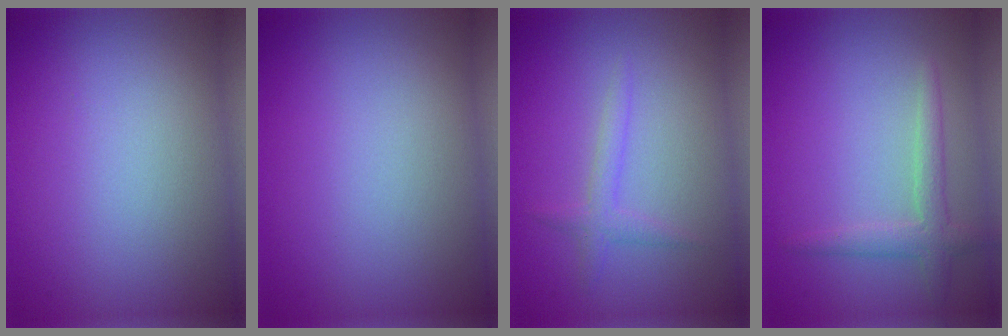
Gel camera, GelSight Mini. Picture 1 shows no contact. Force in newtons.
{"total": 0.0}
{"total": 1.5, "press": 1.5, "slide": 0.1}
{"total": 2.3, "press": 2.2, "slide": 0.1}